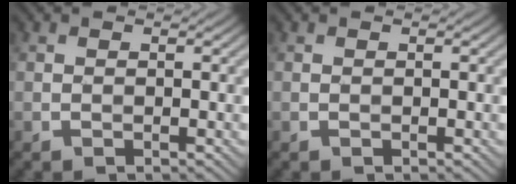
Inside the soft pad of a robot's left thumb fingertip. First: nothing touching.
{"total": 0.0}